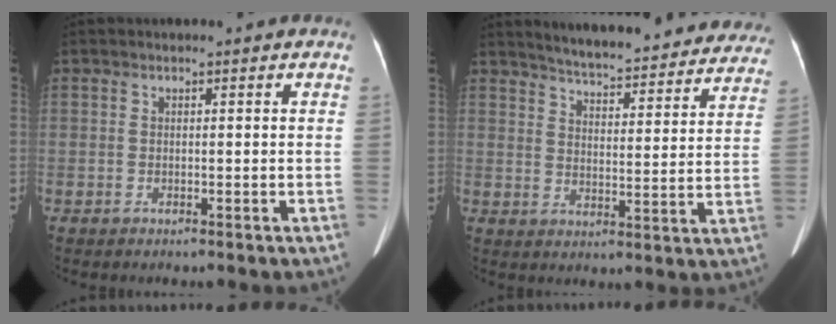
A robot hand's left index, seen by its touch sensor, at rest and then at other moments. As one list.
[{"total": 25.1, "force": [23.1, 4.5, 8.8], "torque": [-0.120, -0.041, 0.282]}]